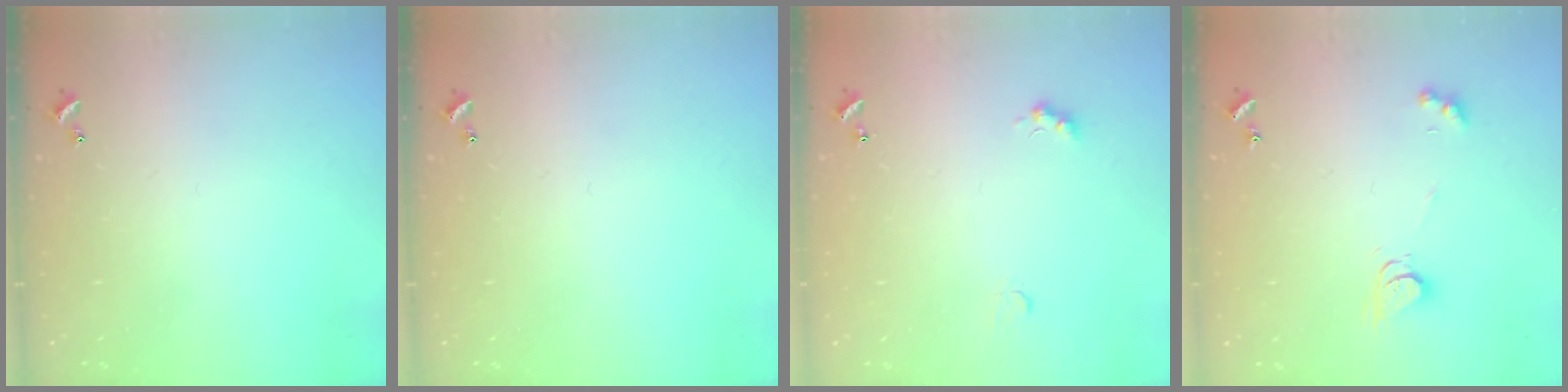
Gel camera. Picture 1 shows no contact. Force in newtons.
{"total": 0.0}
{"total": 2.4, "press": 2.3, "slide": 0.5}
{"total": 4.0, "press": 4.0, "slide": 0.2}